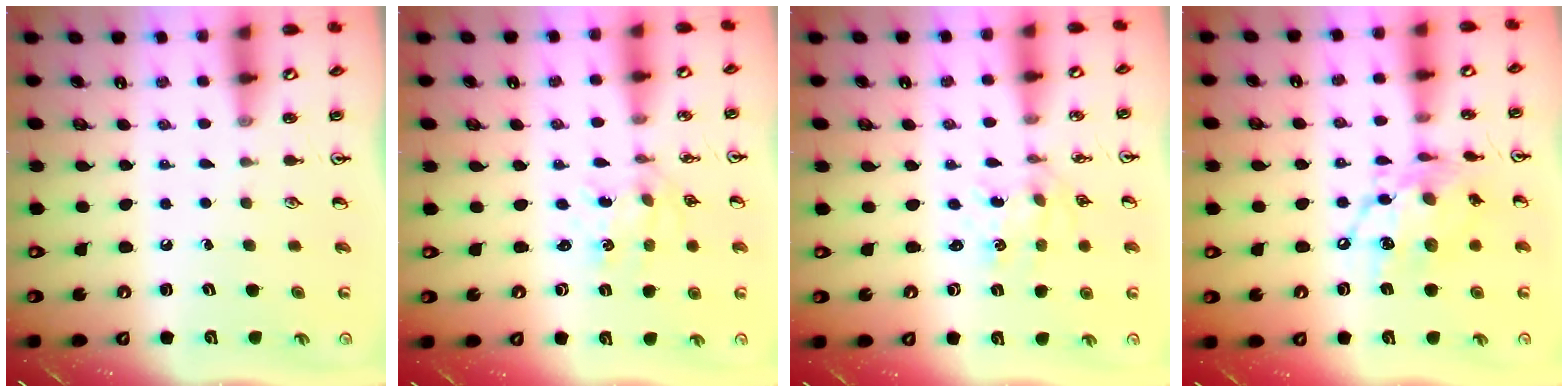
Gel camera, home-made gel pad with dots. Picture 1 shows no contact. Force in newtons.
{"total": 1.2, "press": 1.2, "slide": 0.2}
{"total": 1.2, "press": 1.2, "slide": 0.2}
{"total": 14.0, "press": 13.9, "slide": 1.1}